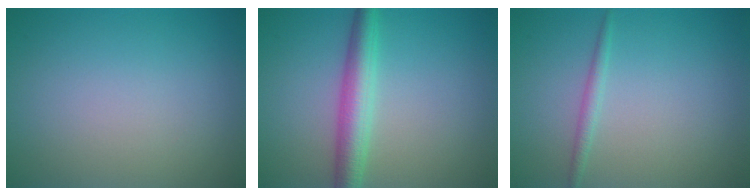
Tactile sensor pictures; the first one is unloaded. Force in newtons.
{"total": 4.1, "press": 4.0, "slide": 0.1}
{"total": 1.1, "press": 1.1, "slide": 0.0}